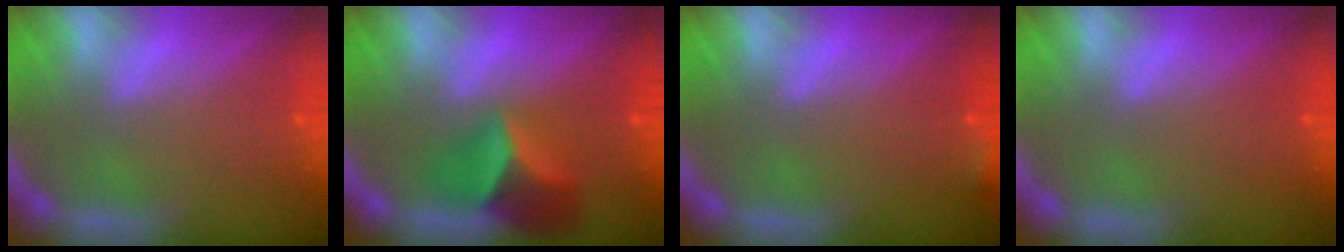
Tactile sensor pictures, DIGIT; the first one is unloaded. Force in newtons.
{"total": 4.9}
{"total": 1.4}
{"total": 0.0}